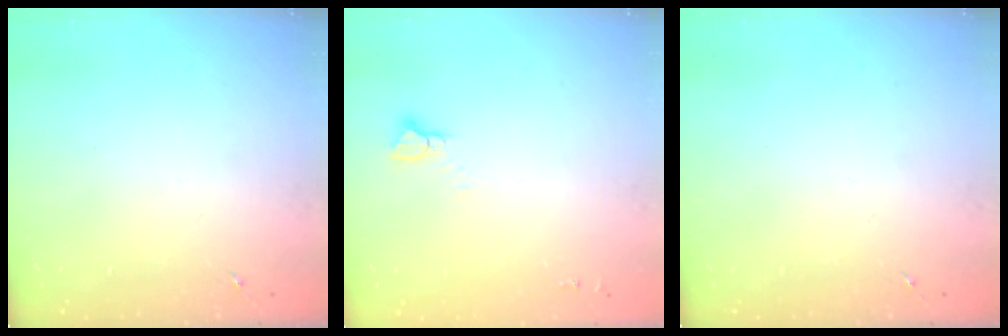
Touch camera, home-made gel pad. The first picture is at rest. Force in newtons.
{"total": 3.3, "press": 3.3, "slide": 0.2}
{"total": 0.0}